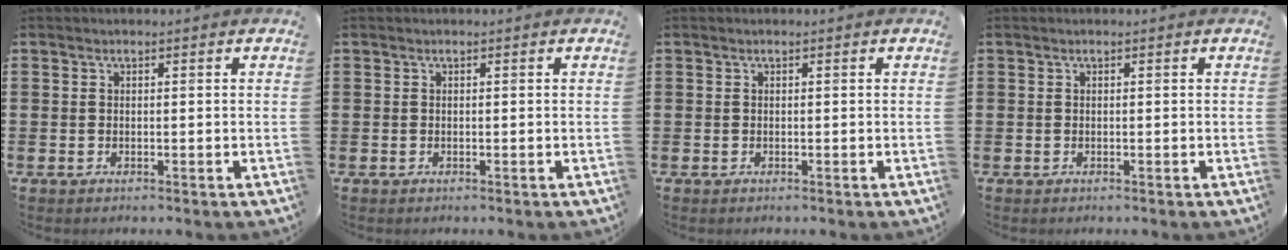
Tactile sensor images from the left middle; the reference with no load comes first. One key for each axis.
{"total": 0.0}
{"total": 0.0}
{"total": 0.0}